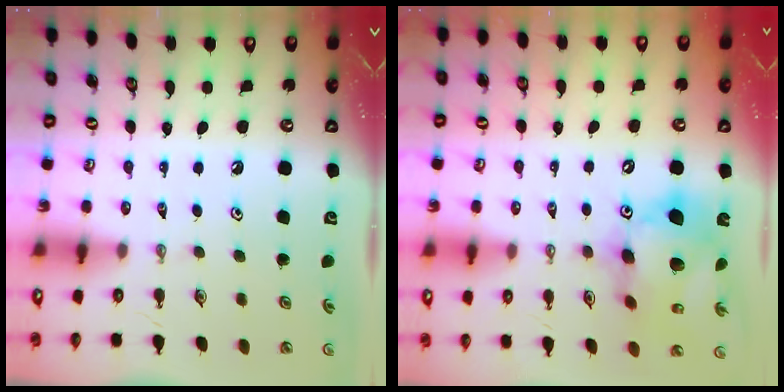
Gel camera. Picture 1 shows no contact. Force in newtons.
{"total": 15.2, "press": 15.1, "slide": 1.5}